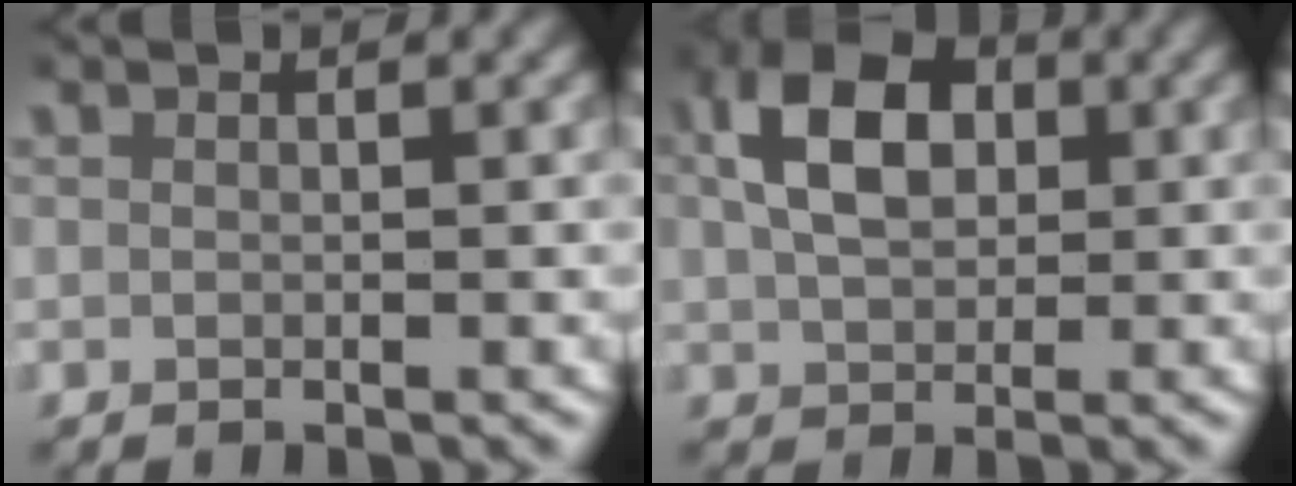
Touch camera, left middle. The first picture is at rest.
{"total": 7.6, "force": [2.0, 5.0, 5.4], "torque": [-0.095, 0.001, 0.036]}